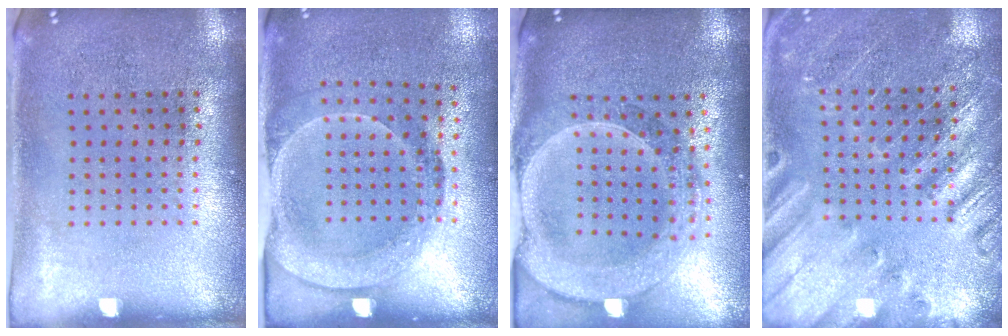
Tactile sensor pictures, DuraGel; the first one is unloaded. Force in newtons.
{"total": 1.7, "press": 1.3, "slide": 1.1}
{"total": 2.7, "press": 2.4, "slide": 1.2}
{"total": 2.4, "press": 2.4, "slide": 0.3}